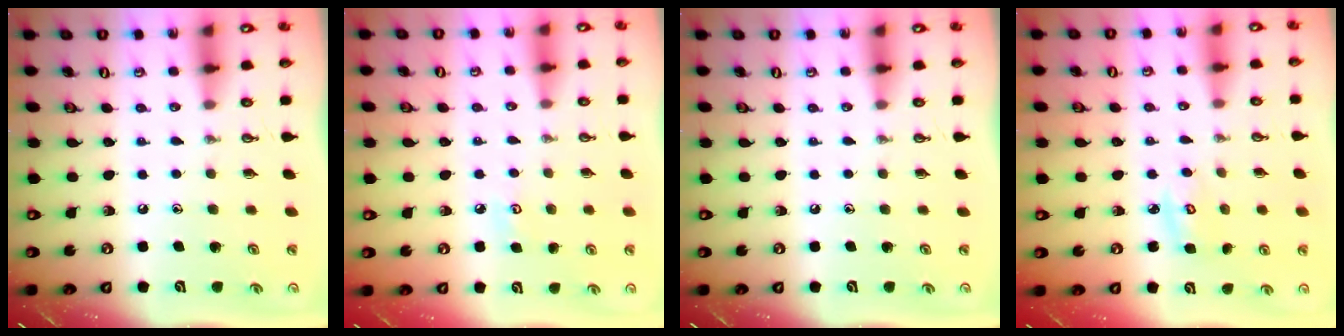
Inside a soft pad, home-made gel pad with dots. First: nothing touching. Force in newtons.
{"total": 5.0, "press": 5.0, "slide": 0.5}
{"total": 0.0}
{"total": 3.2, "press": 3.2, "slide": 0.1}